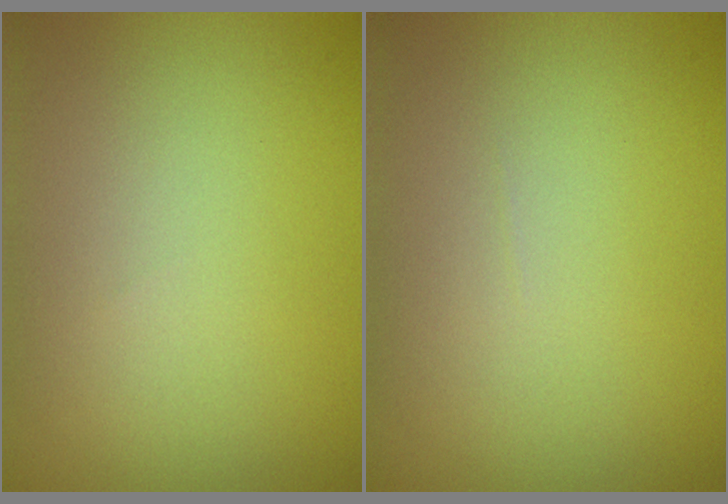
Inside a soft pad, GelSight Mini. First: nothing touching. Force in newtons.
{"total": 0.0}